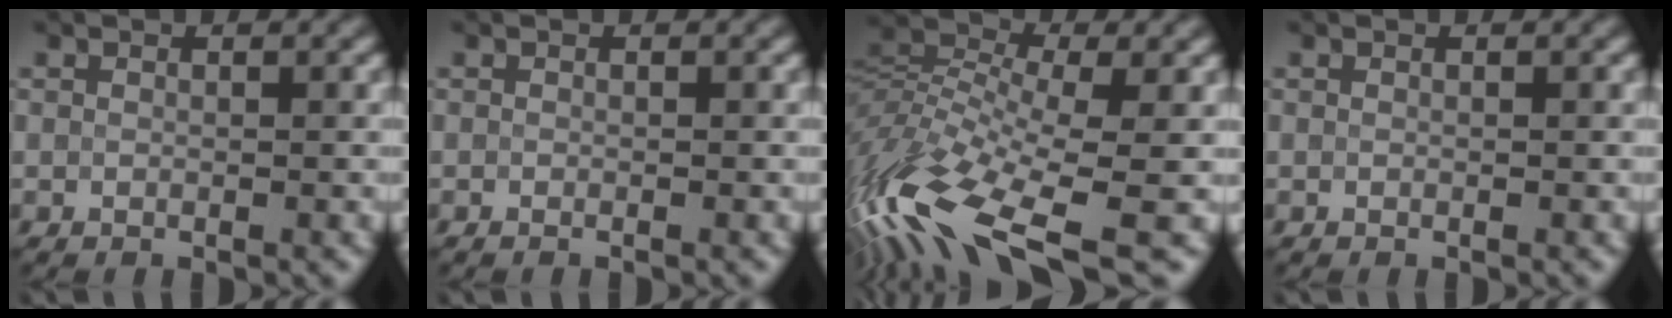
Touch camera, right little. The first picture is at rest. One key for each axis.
{"total": 0.0}
{"total": 12.4, "fx": -6.4, "fy": 4.8, "fz": 9.5, "tx": -0.207, "ty": 0.002, "tz": -0.122}
{"total": 0.0}